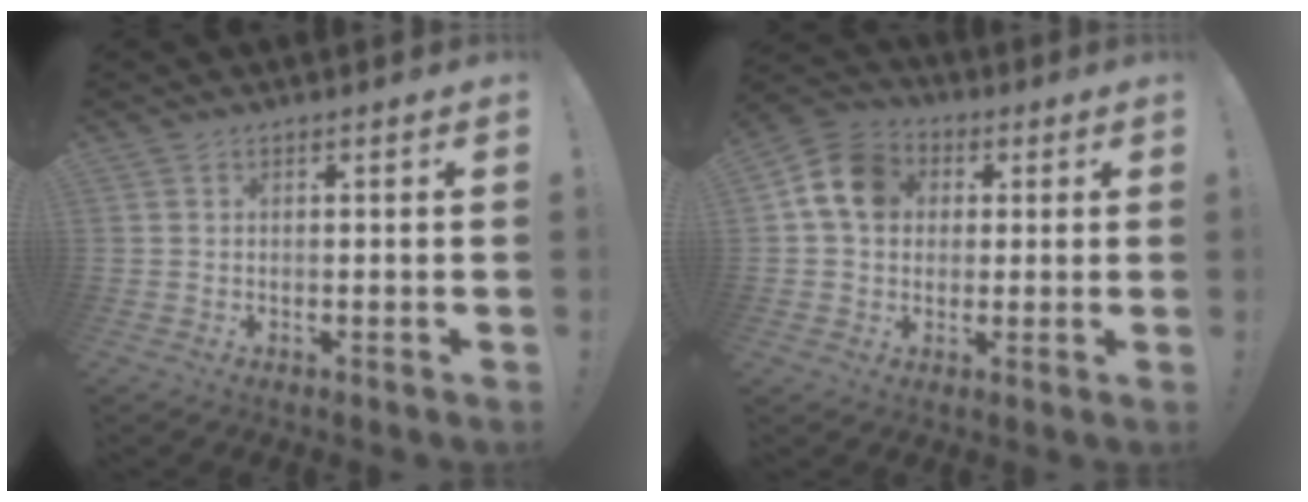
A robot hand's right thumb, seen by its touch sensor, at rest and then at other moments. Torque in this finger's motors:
{"motor_torque": [1.01, 1.23, 0.31, -0.29, 0.07]}